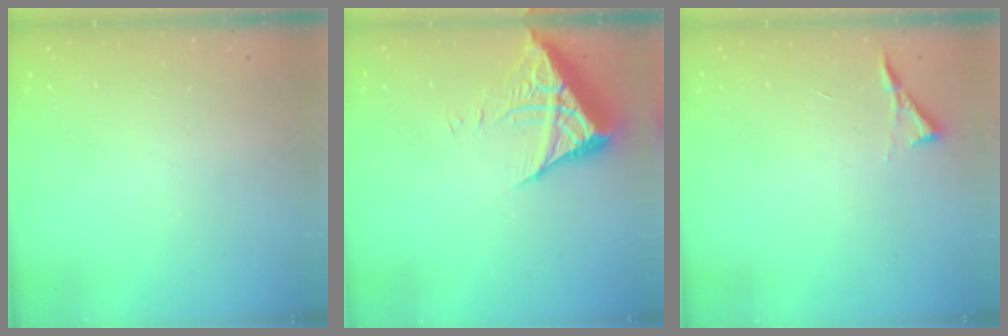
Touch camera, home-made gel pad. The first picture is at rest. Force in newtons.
{"total": 7.2, "press": 7.2, "slide": 0.6}
{"total": 3.6, "press": 3.6, "slide": 0.5}